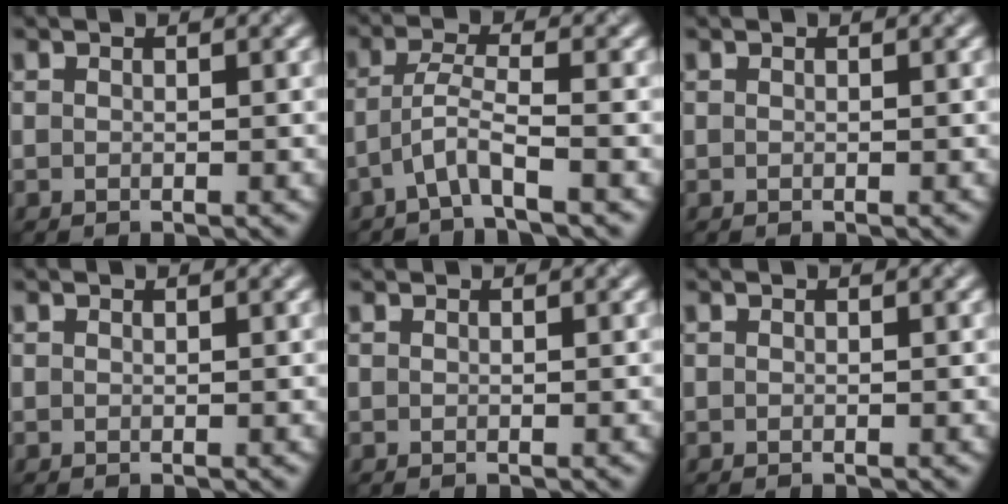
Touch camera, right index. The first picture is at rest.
{"total": 3.0, "force": [-2.2, -0.1, 2.0], "torque": [-0.042, 0.014, -0.045]}
{"total": 0.0}
{"total": 0.0}
{"total": 0.6, "force": [0.6, 0.1, 0.1], "torque": [-0.005, 0.000, 0.007]}
{"total": 0.0}